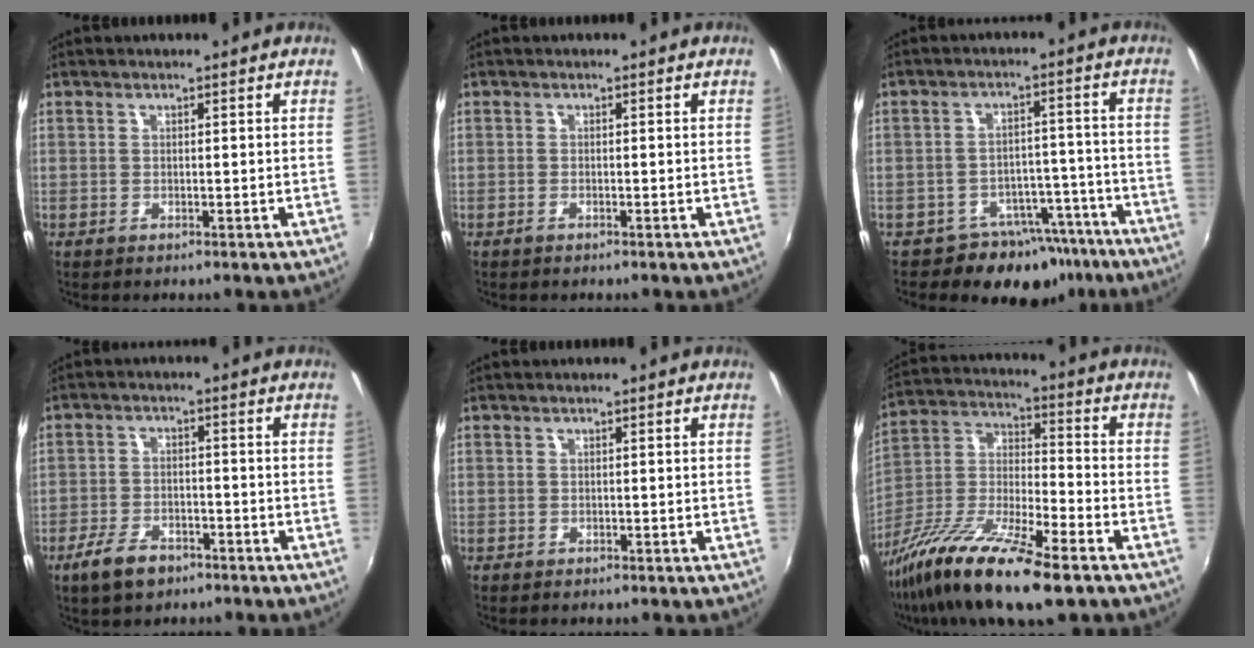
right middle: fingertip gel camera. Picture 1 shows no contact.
{"total": 0.6, "force": [-0.5, 0.0, 0.3], "torque": [-0.005, -0.001, -0.012]}
{"total": 10.8, "force": [-8.2, 6.7, 2.4], "torque": [-0.027, 0.030, -0.095]}
{"total": 6.8, "force": [-4.6, 3.3, 3.8], "torque": [-0.100, -0.006, -0.083]}
{"total": 0.0}
{"total": 20.4, "force": [-13.2, 4.5, 14.8], "torque": [-0.291, -0.027, -0.248]}